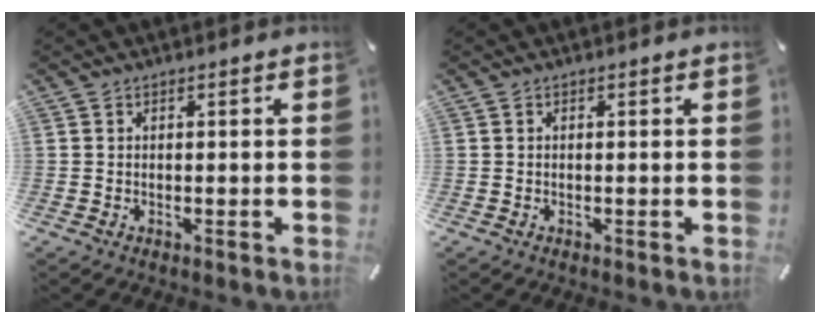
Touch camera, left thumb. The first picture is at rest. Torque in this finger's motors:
{"motor_torque": [-0.09, 0.11, 0.00, 0.00, 0.00]}